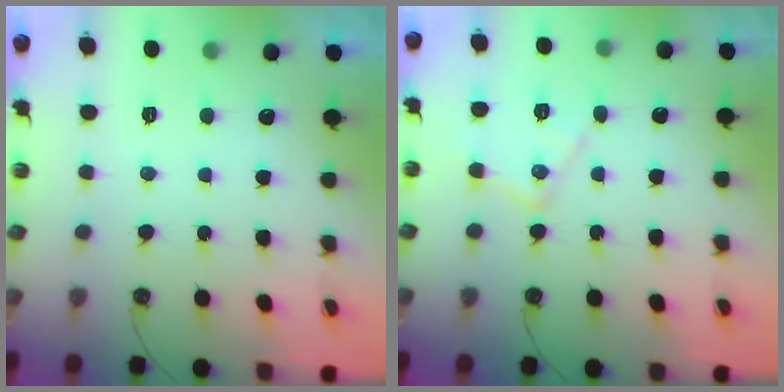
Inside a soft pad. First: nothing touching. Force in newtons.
{"total": 10.6, "press": 10.6, "slide": 0.6}